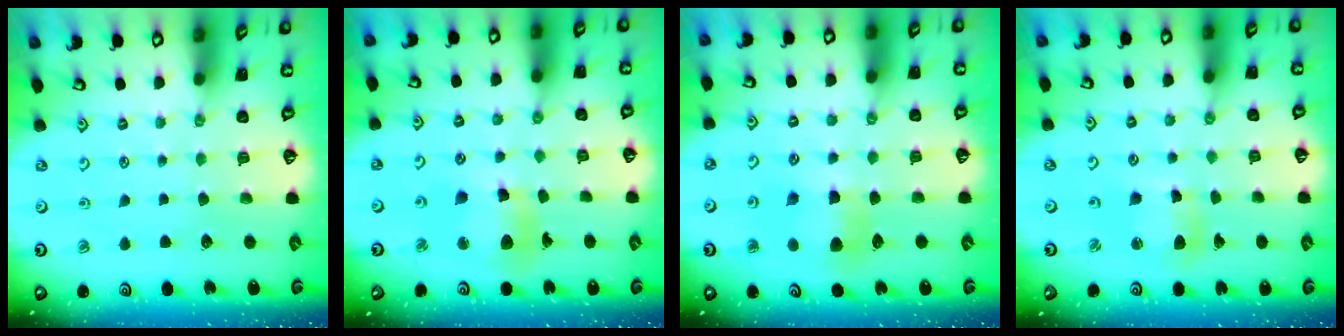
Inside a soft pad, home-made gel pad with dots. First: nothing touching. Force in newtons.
{"total": 11.0, "press": 10.9, "slide": 1.1}
{"total": 6.5, "press": 6.5, "slide": 0.5}
{"total": 8.2, "press": 8.1, "slide": 1.3}